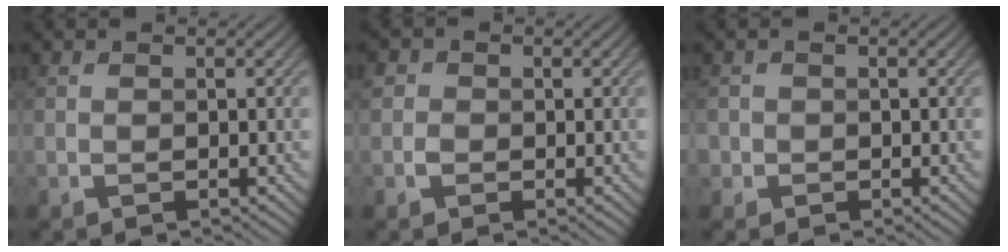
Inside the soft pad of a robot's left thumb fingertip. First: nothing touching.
{"total": 1.5, "force": [-0.1, 1.5, 0.3], "torque": [0.001, 0.004, -0.010]}
{"total": 1.1, "force": [-0.1, 1.1, 0.1], "torque": [0.005, -0.002, -0.007]}